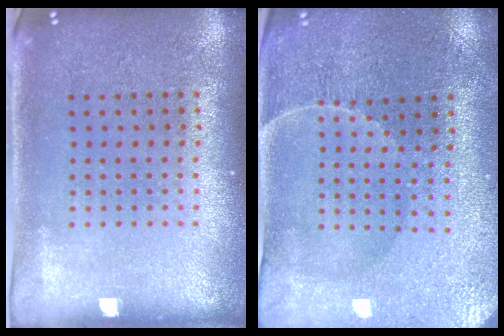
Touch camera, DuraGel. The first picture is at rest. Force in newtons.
{"total": 0.9, "press": 0.8, "slide": 0.3}